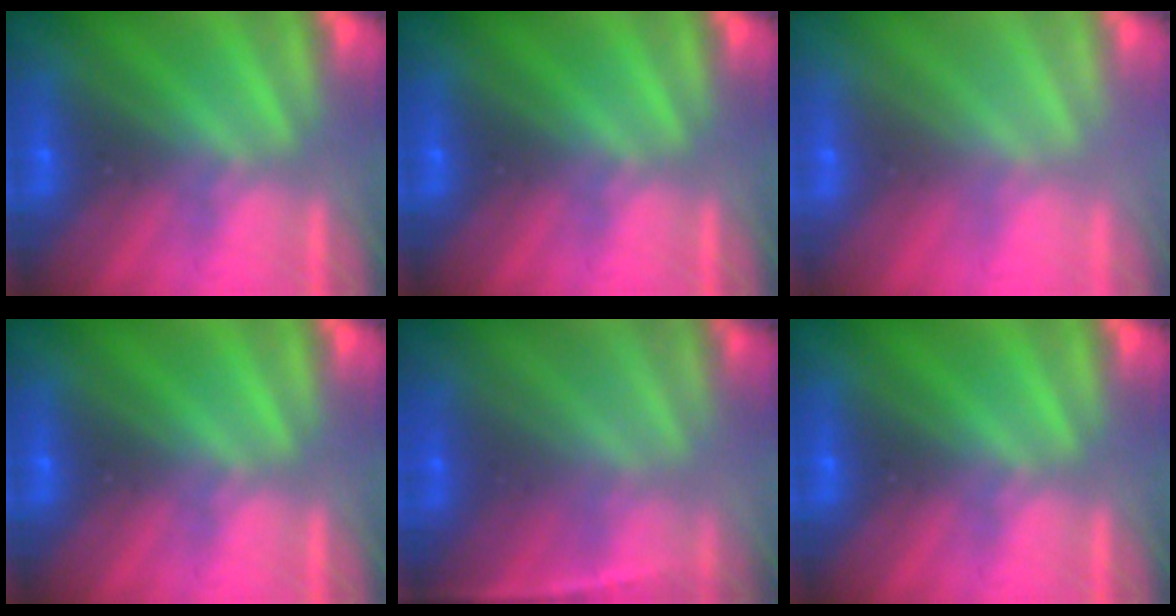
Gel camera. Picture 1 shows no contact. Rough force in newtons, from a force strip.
{"total": 0.0}
{"total": 3.4}
{"total": 0.0}
{"total": 1.6}
{"total": 0.0}